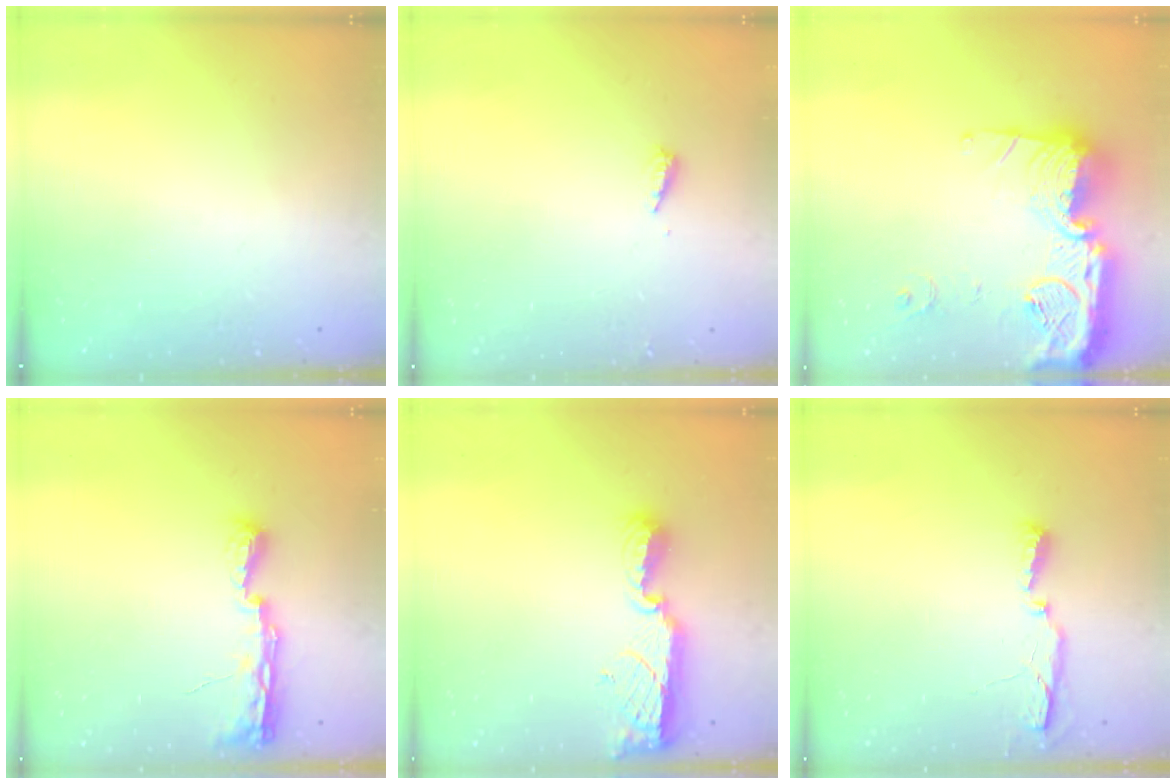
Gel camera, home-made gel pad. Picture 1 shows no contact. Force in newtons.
{"total": 3.6, "press": 3.6, "slide": 0.3}
{"total": 23.2, "press": 23.1, "slide": 2.1}
{"total": 10.2, "press": 8.9, "slide": 5.1}
{"total": 11.5, "press": 10.3, "slide": 5.0}
{"total": 5.0, "press": 4.9, "slide": 0.9}